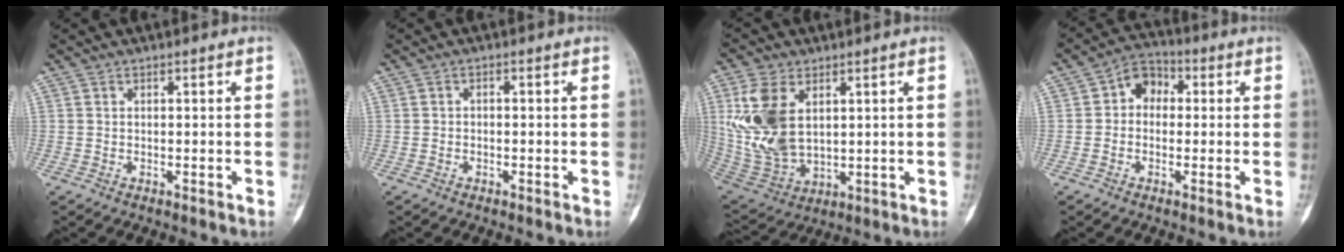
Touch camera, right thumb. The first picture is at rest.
{"total": 0.6, "force": [-0.3, 0.4, 0.2], "torque": [0.005, 0.003, -0.010]}
{"total": 14.4, "force": [3.6, 8.8, 10.7], "torque": [-0.217, -0.015, 0.087]}
{"total": 6.6, "force": [0.6, 5.2, 3.9], "torque": [-0.030, 0.023, -0.003]}